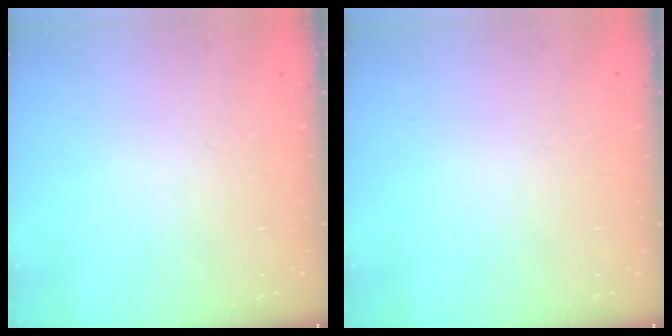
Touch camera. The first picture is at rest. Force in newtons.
{"total": 0.0}